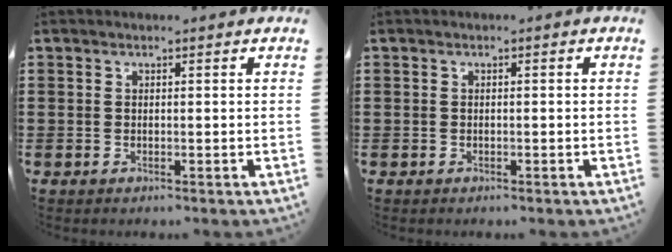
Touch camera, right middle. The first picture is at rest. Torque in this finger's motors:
{"motor_torque": [0.73, -0.98, 0.02, 0.01]}